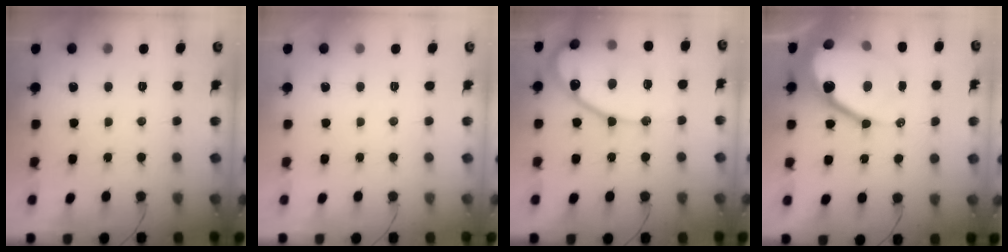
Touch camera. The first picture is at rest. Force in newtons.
{"total": 0.0}
{"total": 16.3, "press": 16.2, "slide": 1.4}
{"total": 23.6, "press": 23.5, "slide": 1.9}